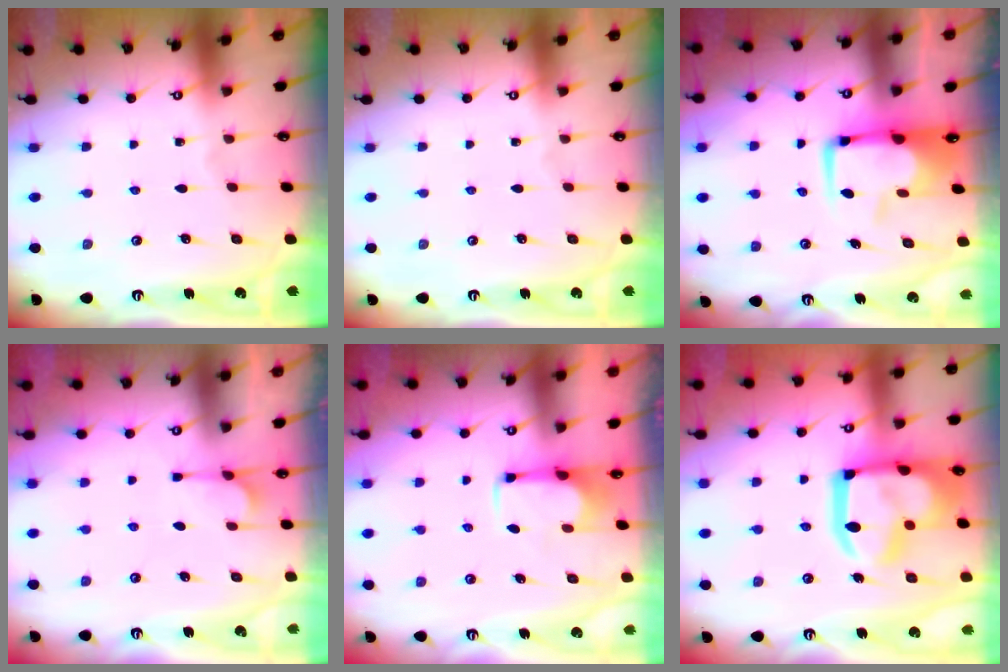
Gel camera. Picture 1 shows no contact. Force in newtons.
{"total": 0.0}
{"total": 7.6, "press": 7.4, "slide": 1.5}
{"total": 2.5, "press": 2.1, "slide": 1.2}
{"total": 2.8, "press": 2.6, "slide": 1.0}
{"total": 17.7, "press": 17.6, "slide": 2.2}